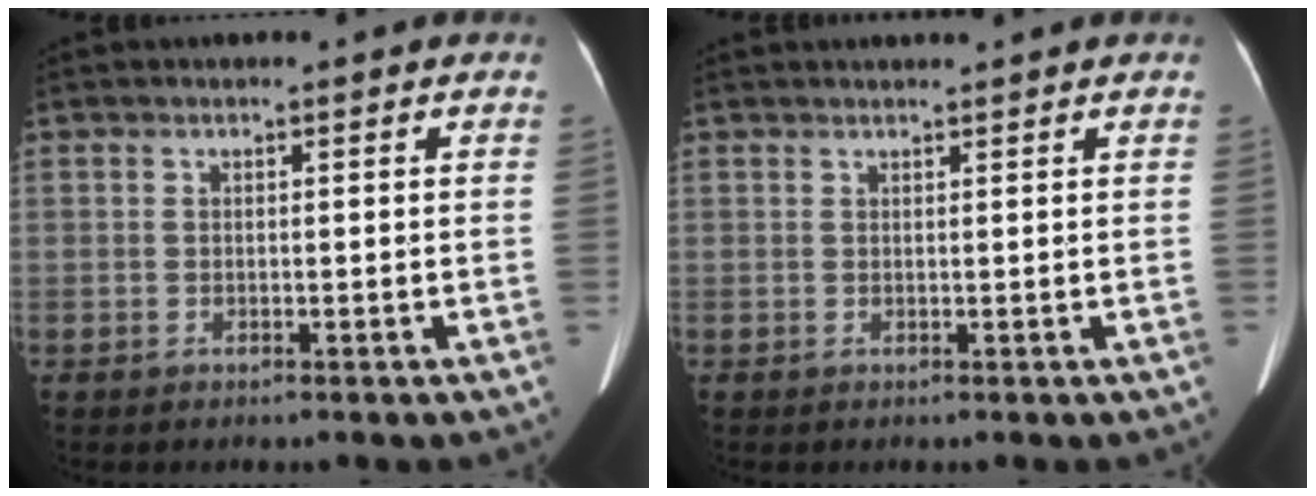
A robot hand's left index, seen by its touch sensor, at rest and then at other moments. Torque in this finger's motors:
{"motor_torque": [0.88, -1.26, 0.07, 0.07]}